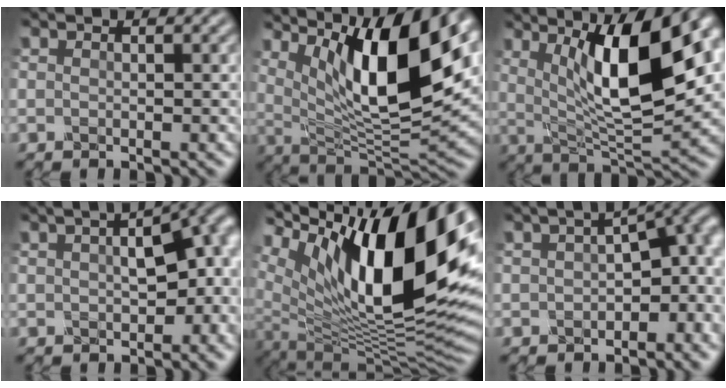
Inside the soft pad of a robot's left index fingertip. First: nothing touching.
{"total": 13.4, "force": [5.4, 3.8, 11.7], "torque": [-0.180, 0.001, 0.094]}
{"total": 13.2, "force": [4.0, 3.9, 12.0], "torque": [-0.181, 0.005, 0.067]}
{"total": 11.3, "force": [1.9, 6.3, 9.2], "torque": [-0.099, 0.027, 0.031]}
{"total": 17.4, "force": [6.7, 6.9, 14.5], "torque": [-0.242, 0.007, 0.111]}
{"total": 8.7, "force": [-0.3, 5.1, 7.1], "torque": [-0.070, -0.001, 0.000]}